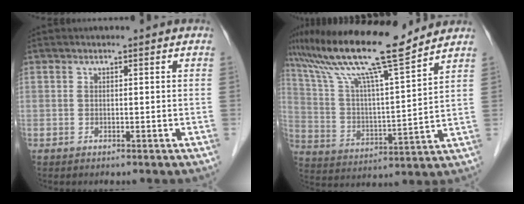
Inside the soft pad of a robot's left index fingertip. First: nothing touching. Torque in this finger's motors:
{"motor_torque": [0.39, -0.52, 0.89, 0.21]}